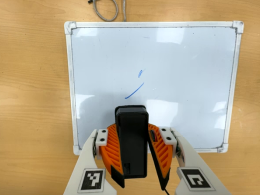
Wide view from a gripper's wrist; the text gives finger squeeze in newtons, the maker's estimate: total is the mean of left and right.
{"total": 11.0, "left": 10.5, "right": 11.5}